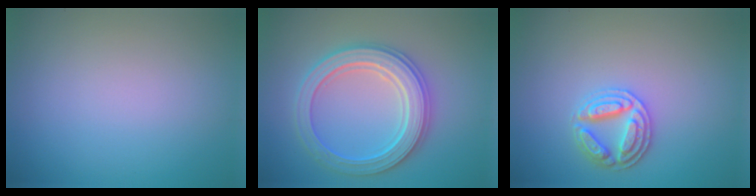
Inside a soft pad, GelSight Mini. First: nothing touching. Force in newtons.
{"total": 5.3, "press": 5.2, "slide": 0.9}
{"total": 3.0, "press": 2.9, "slide": 0.8}